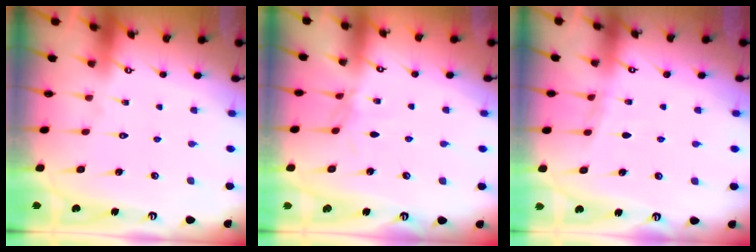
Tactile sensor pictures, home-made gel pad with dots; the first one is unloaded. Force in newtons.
{"total": 2.3, "press": 2.3, "slide": 0.5}
{"total": 4.3, "press": 4.3, "slide": 0.5}